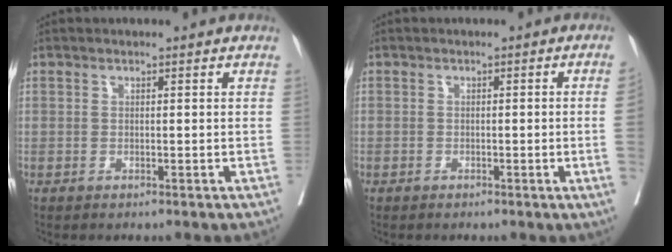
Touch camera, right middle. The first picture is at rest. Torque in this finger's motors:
{"motor_torque": [0.30, -0.22, -1.06, -0.21]}